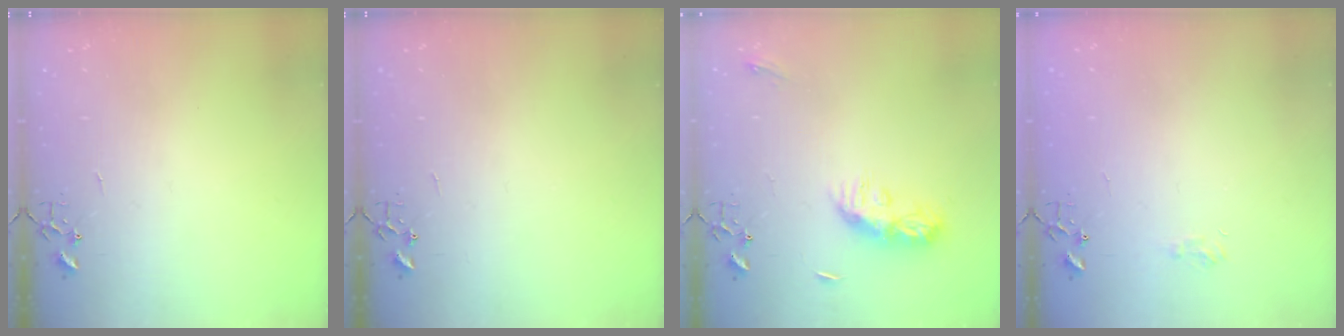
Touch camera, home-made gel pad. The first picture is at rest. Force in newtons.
{"total": 0.0}
{"total": 8.7, "press": 8.7, "slide": 0.4}
{"total": 6.1, "press": 6.1, "slide": 0.8}